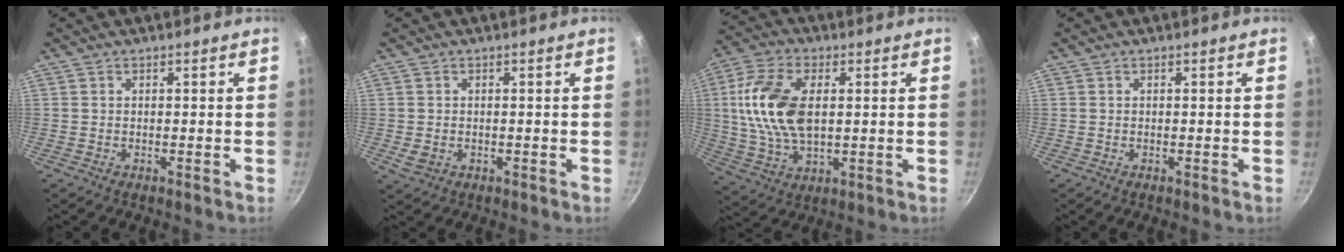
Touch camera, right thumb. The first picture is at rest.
{"total": 2.5, "force": [-0.4, 2.1, 1.4], "torque": [-0.024, -0.002, -0.004]}
{"total": 15.4, "force": [2.2, 8.8, 12.5], "torque": [-0.235, 0.001, 0.039]}
{"total": 0.0}